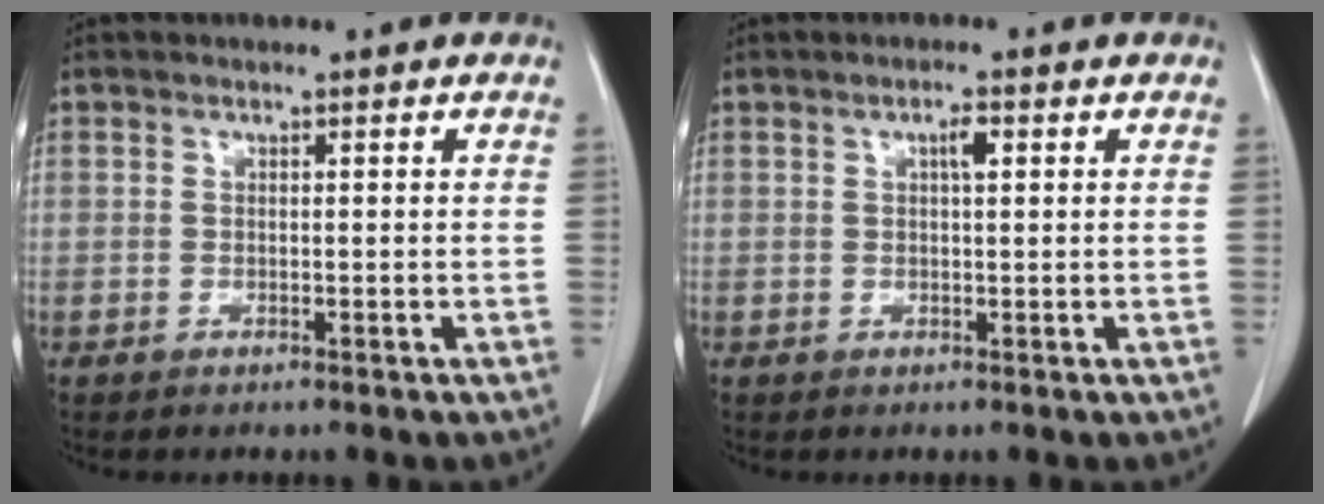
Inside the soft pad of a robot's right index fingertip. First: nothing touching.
{"total": 1.9, "force": [0.7, 0.4, 1.8], "torque": [-0.032, 0.003, 0.010]}